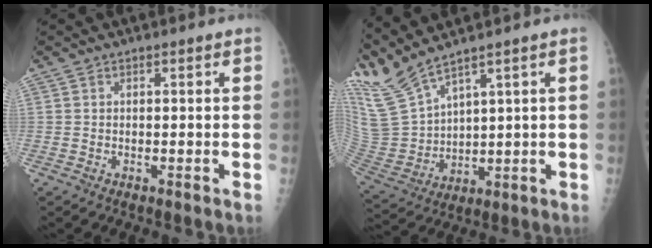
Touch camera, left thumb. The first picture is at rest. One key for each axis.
{"total": 11.5, "fx": 9.8, "fy": 1.8, "fz": 5.7, "tx": -0.131, "ty": -0.045, "tz": 0.228}